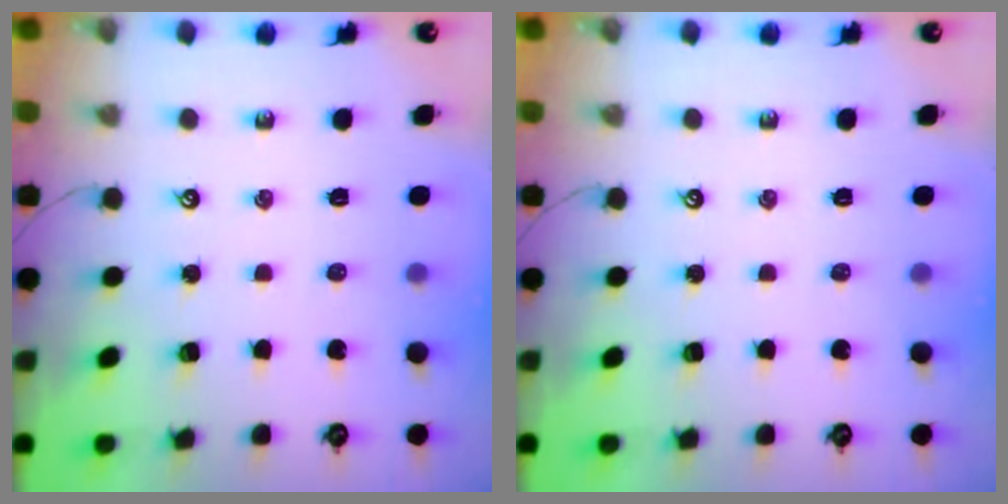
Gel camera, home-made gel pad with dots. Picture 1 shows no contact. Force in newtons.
{"total": 0.0}